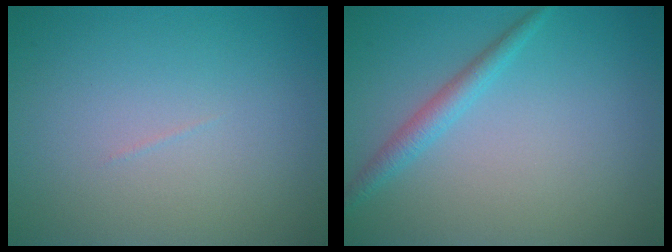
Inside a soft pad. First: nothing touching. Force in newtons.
{"total": 1.9, "press": 1.9, "slide": 0.0}